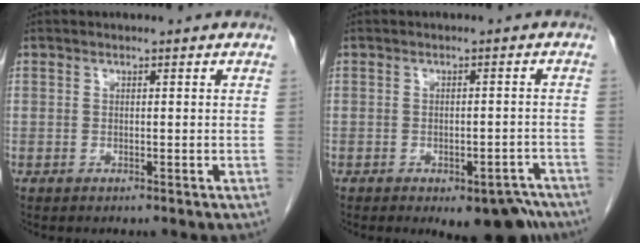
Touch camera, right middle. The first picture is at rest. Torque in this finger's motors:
{"motor_torque": [0.97, -0.62, 0.10, 0.06]}